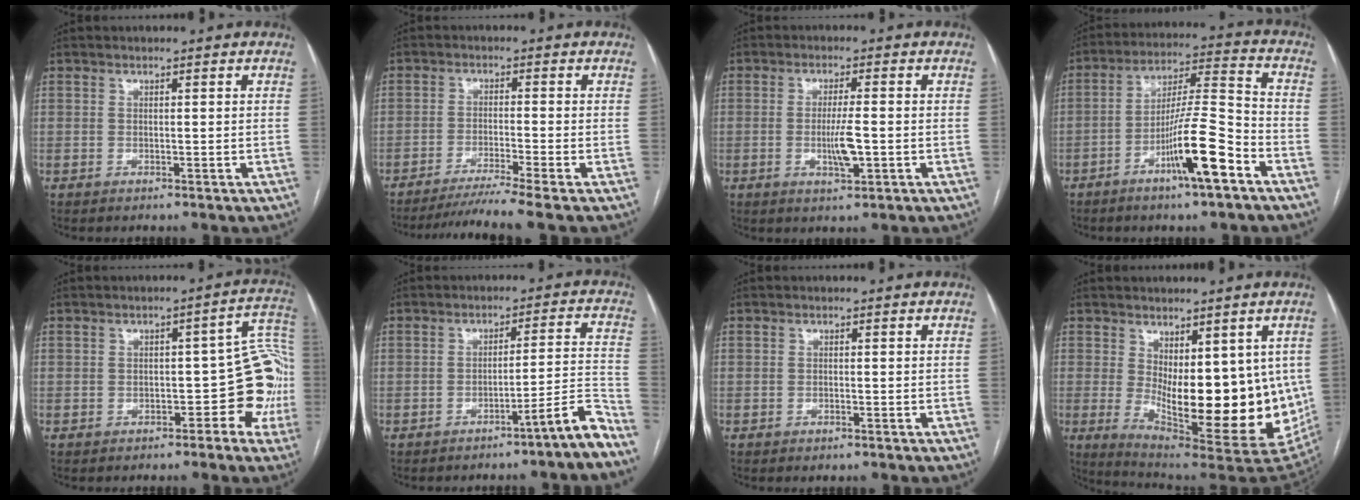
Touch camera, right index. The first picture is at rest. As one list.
[{"total": 7.6, "force": [-6.3, -2.5, 3.4], "torque": [-0.048, -0.027, -0.104]}, {"total": 4.7, "force": [-0.9, 0.6, 4.5], "torque": [-0.086, -0.007, -0.011]}, {"total": 12.5, "force": [-6.3, 0.6, 10.8], "torque": [-0.191, 0.001, -0.109]}, {"total": 10.8, "force": [-2.8, 5.1, 9.1], "torque": [-0.092, 0.040, -0.030]}, {"total": 6.3, "force": [-5.1, -1.0, 3.6], "torque": [-0.022, 0.016, -0.074]}, {"total": 0.6, "force": [-0.4, 0.1, 0.4], "torque": [-0.010, -0.002, -0.005]}, {"total": 18.1, "force": [-0.7, 6.0, 17.1], "torque": [-0.199, -0.025, 0.016]}]